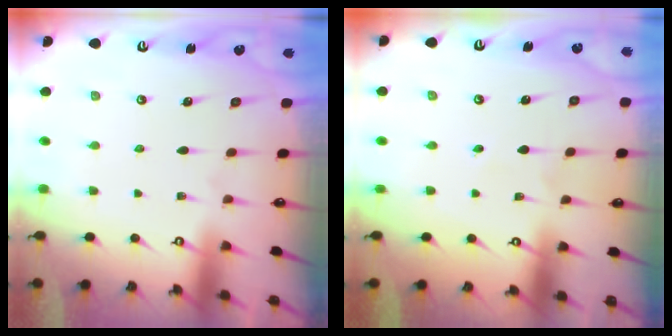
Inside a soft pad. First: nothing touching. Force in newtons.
{"total": 2.3, "press": 2.2, "slide": 0.7}